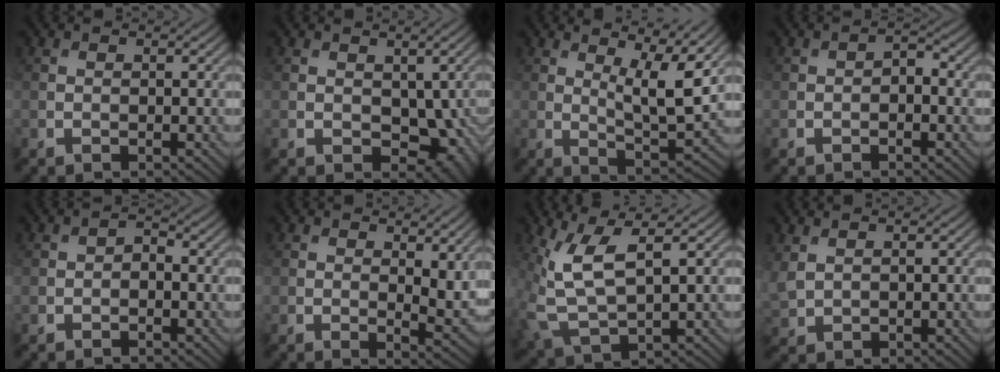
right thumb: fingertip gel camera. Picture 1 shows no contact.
{"total": 6.6, "force": [-0.6, 4.5, 4.7], "torque": [-0.073, -0.024, -0.001]}
{"total": 7.5, "force": [3.7, 1.6, 6.3], "torque": [-0.109, -0.003, 0.066]}
{"total": 1.5, "force": [-0.6, 0.9, 1.0], "torque": [-0.018, 0.003, -0.016]}
{"total": 1.2, "force": [-0.6, 0.8, 0.7], "torque": [-0.013, 0.004, -0.016]}
{"total": 5.0, "force": [1.5, 2.0, 4.3], "torque": [-0.066, -0.011, 0.027]}
{"total": 8.2, "force": [2.1, 3.3, 7.2], "torque": [-0.185, 0.002, 0.045]}
{"total": 2.6, "force": [1.3, 1.6, 1.6], "torque": [-0.054, 0.003, 0.031]}